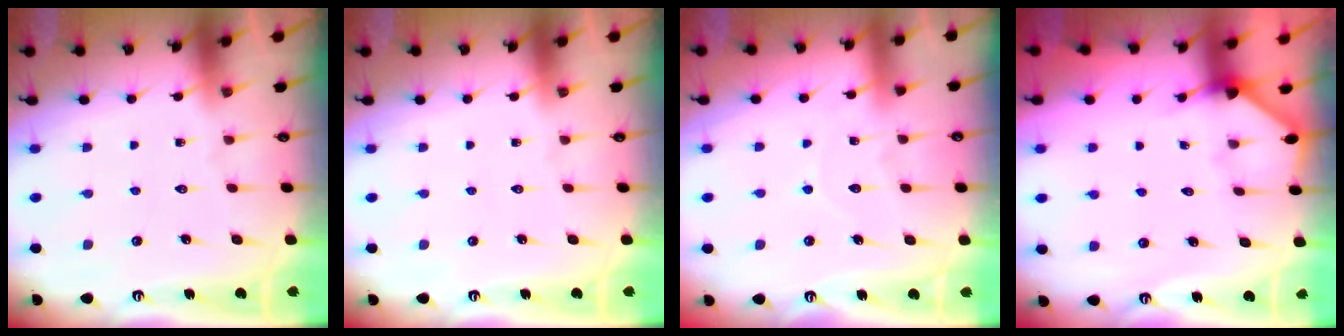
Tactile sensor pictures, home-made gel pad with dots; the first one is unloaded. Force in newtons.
{"total": 0.0}
{"total": 6.3, "press": 6.3, "slide": 0.4}
{"total": 2.6, "press": 2.6, "slide": 0.4}